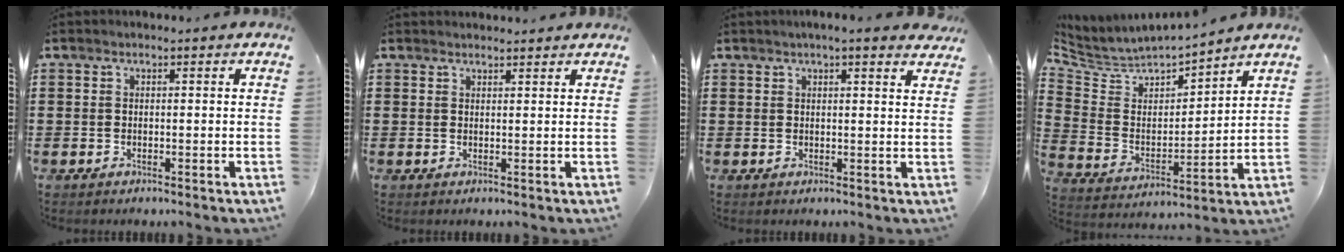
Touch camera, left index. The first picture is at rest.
{"total": 1.4, "force": [1.3, 0.2, 0.1], "torque": [-0.004, 0.001, 0.027]}
{"total": 2.4, "force": [2.1, -0.1, 1.2], "torque": [-0.028, 0.001, 0.038]}
{"total": 4.1, "force": [3.8, 1.5, 0.2], "torque": [-0.038, -0.034, 0.057]}